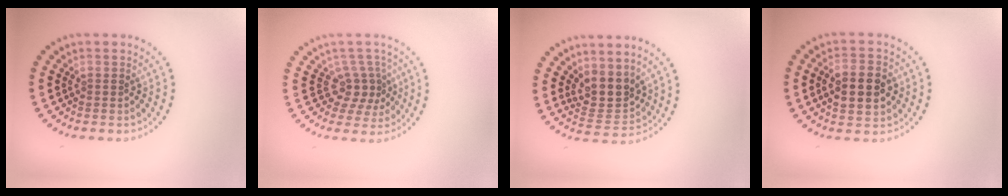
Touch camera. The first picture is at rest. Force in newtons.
{"total": 2.8, "press": 2.0, "slide": 2.0}
{"total": 3.4, "press": 2.7, "slide": 2.1}
{"total": 5.0, "press": 5.0, "slide": 0.2}